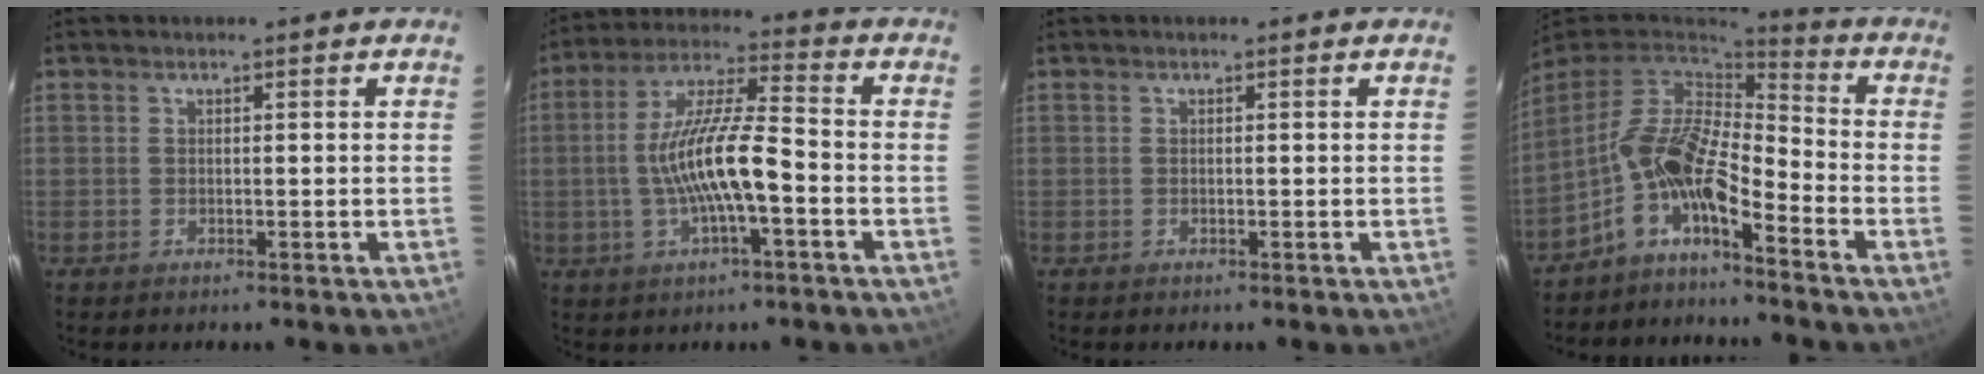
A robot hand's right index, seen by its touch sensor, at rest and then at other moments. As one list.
[{"total": 12.7, "force": [-3.0, 2.3, 12.2], "torque": [-0.237, 0.008, -0.054]}, {"total": 0.0}, {"total": 11.4, "force": [-6.1, 3.7, 8.9], "torque": [-0.177, 0.010, -0.129]}]